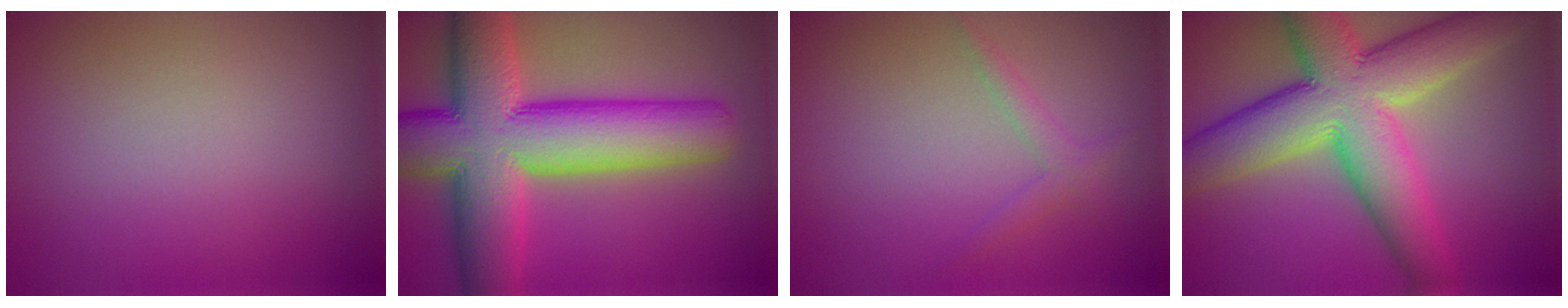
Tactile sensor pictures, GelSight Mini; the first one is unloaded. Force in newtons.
{"total": 13.8, "press": 13.7, "slide": 0.7}
{"total": 1.4, "press": 1.4, "slide": 0.1}
{"total": 11.5, "press": 11.5, "slide": 0.5}